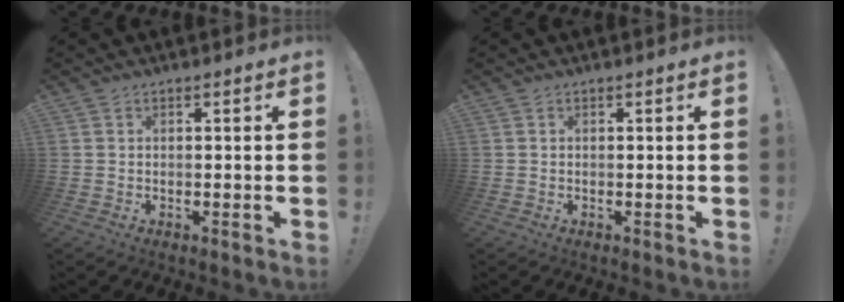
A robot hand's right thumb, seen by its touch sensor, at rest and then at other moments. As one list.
[{"total": 0.0}]